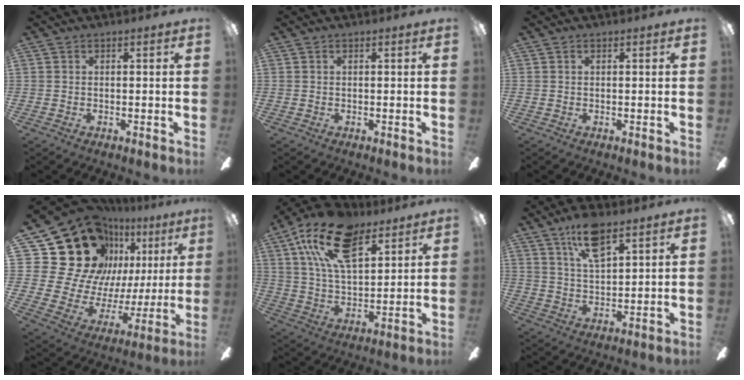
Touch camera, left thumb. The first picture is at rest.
{"total": 0.0}
{"total": 0.0}
{"total": 26.8, "force": [13.5, 18.8, 13.5], "torque": [-0.266, -0.105, 0.283]}
{"total": 19.2, "force": [11.0, 9.5, 12.5], "torque": [-0.223, -0.031, 0.198]}
{"total": 10.4, "force": [6.9, 3.9, 6.8], "torque": [-0.122, -0.021, 0.121]}